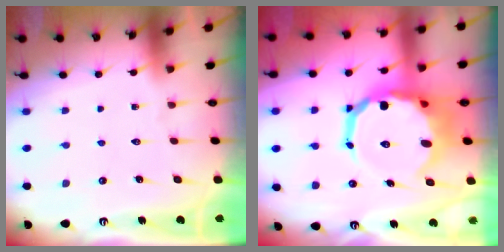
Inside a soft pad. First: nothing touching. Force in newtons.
{"total": 15.7, "press": 15.3, "slide": 3.3}